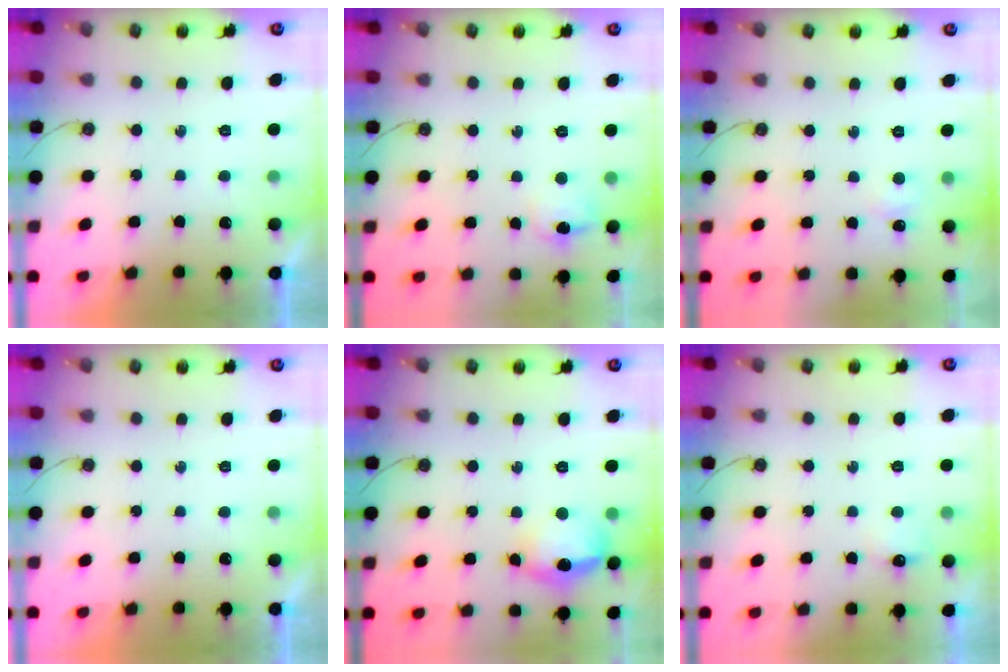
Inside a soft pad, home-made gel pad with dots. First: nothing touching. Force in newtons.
{"total": 7.6, "press": 7.5, "slide": 0.8}
{"total": 5.1, "press": 5.0, "slide": 0.7}
{"total": 0.0}
{"total": 15.1, "press": 15.1, "slide": 1.2}
{"total": 5.3, "press": 5.3, "slide": 0.7}